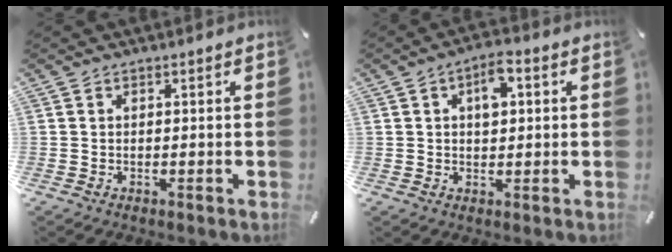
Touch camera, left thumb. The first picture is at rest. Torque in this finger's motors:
{"motor_torque": [0.25, -0.14, 0.31, 0.27, 0.05]}